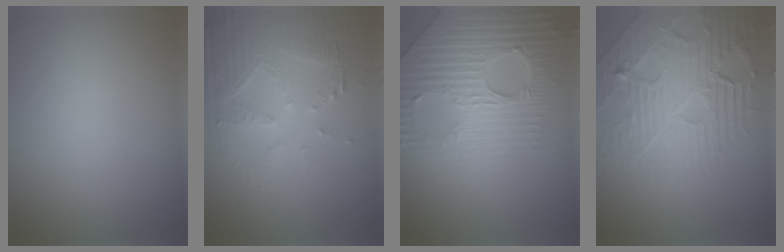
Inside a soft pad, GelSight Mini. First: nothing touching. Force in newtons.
{"total": 5.4, "press": 3.7, "slide": 3.9}
{"total": 7.6, "press": 5.9, "slide": 4.8}
{"total": 8.6, "press": 5.8, "slide": 6.4}